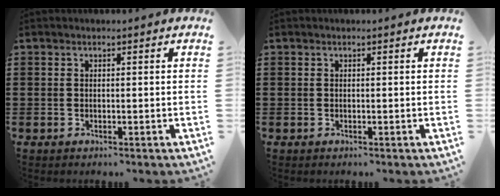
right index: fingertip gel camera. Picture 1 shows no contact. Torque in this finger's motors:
{"motor_torque": [0.14, -0.08, 0.00, 0.01]}